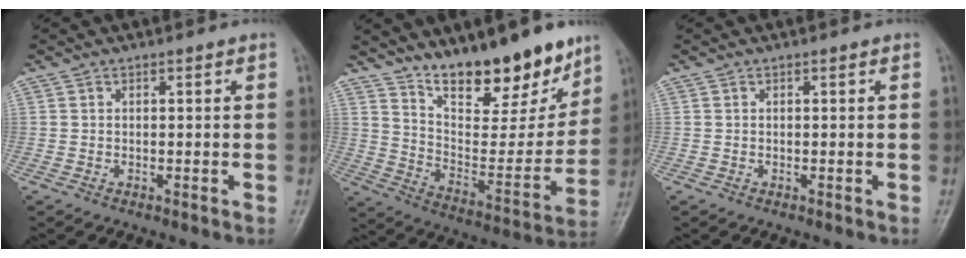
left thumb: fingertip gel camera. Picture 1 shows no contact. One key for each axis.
{"total": 19.5, "fx": 14.5, "fy": 7.3, "fz": 10.8, "tx": -0.113, "ty": -0.095, "tz": 0.240}
{"total": 0.0}